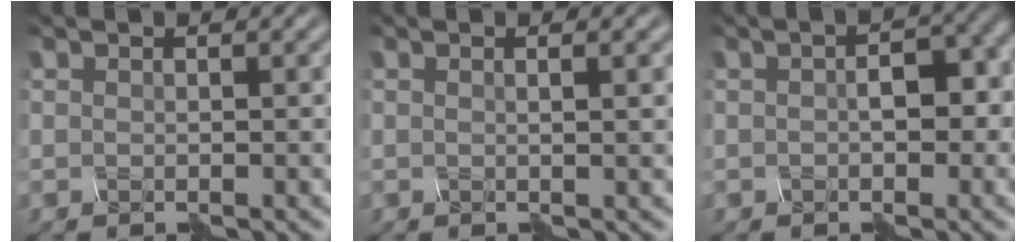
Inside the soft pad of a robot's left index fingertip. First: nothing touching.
{"total": 1.5, "force": [0.3, 0.5, 1.4], "torque": [-0.010, 0.014, -0.003]}
{"total": 2.6, "force": [-0.8, 1.0, 2.2], "torque": [-0.041, 0.004, 0.009]}